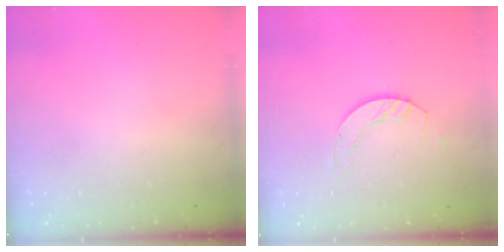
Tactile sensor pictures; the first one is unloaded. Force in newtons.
{"total": 2.1, "press": 2.1, "slide": 0.3}